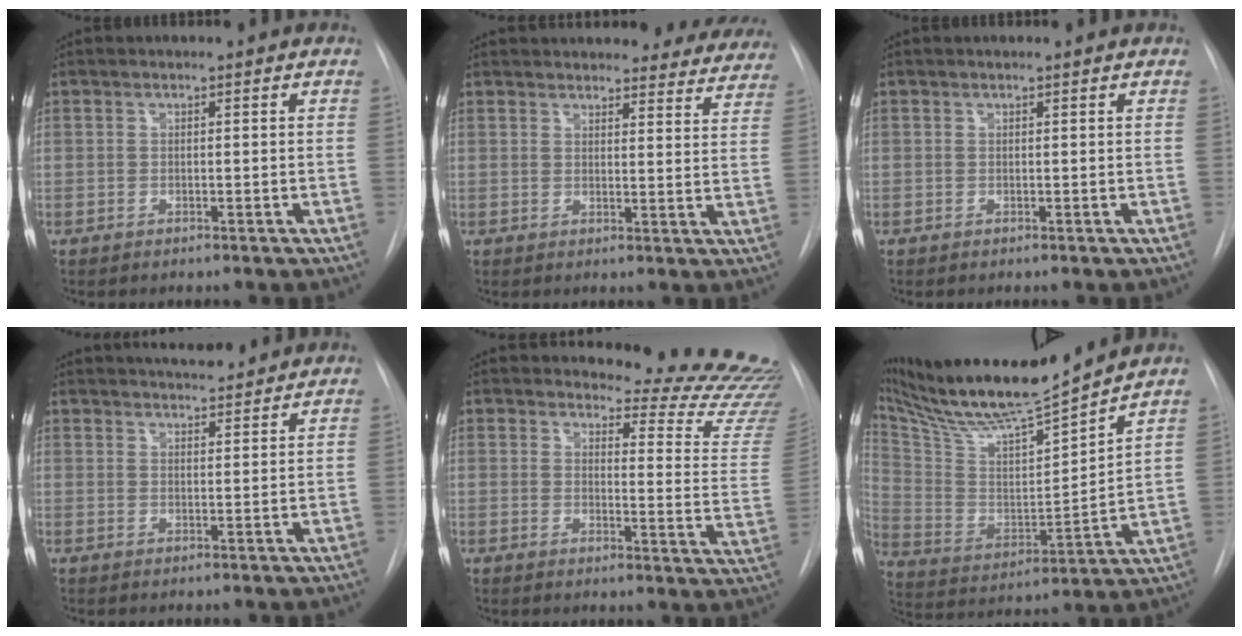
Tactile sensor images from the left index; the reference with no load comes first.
{"total": 22.5, "force": [21.0, 5.8, 5.5], "torque": [-0.072, -0.036, 0.237]}
{"total": 0.6, "force": [0.6, 0.0, 0.1], "torque": [-0.004, 0.002, 0.005]}
{"total": 7.8, "force": [7.2, 1.3, 2.5], "torque": [-0.040, 0.014, 0.101]}
{"total": 18.1, "force": [18.0, 0.9, 2.0], "torque": [-0.003, -0.160, 0.180]}
{"total": 19.4, "force": [17.4, 0.8, 8.5], "torque": [-0.161, -0.007, 0.303]}